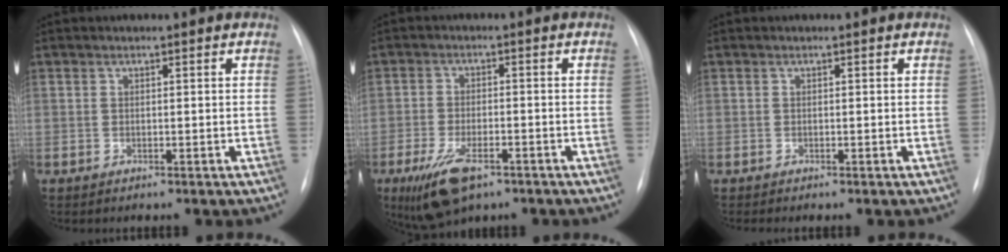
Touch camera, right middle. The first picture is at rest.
{"total": 8.0, "force": [-4.7, 3.1, 5.7], "torque": [-0.115, -0.016, -0.075]}
{"total": 0.0}